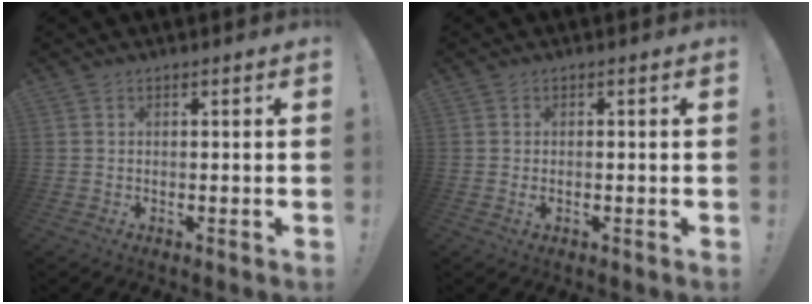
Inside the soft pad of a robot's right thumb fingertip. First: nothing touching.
{"total": 0.7, "force": [-0.1, 0.2, 0.7], "torque": [-0.005, -0.003, -0.003]}